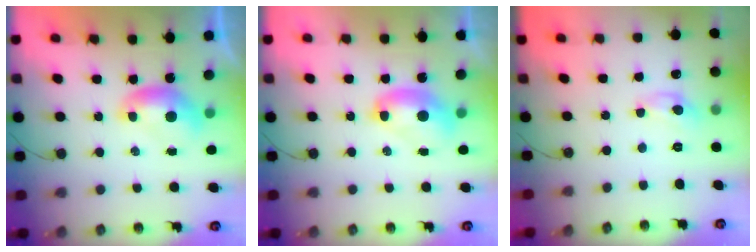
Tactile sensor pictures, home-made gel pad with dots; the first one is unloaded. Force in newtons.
{"total": 2.8, "press": 2.8, "slide": 0.1}
{"total": 2.4, "press": 2.4, "slide": 0.3}